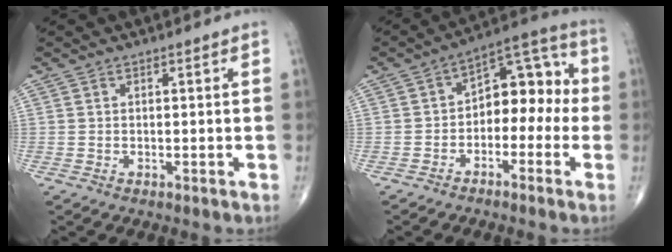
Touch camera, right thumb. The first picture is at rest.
{"total": 11.3, "force": [-1.7, 7.2, 8.5], "torque": [-0.080, 0.052, -0.040]}